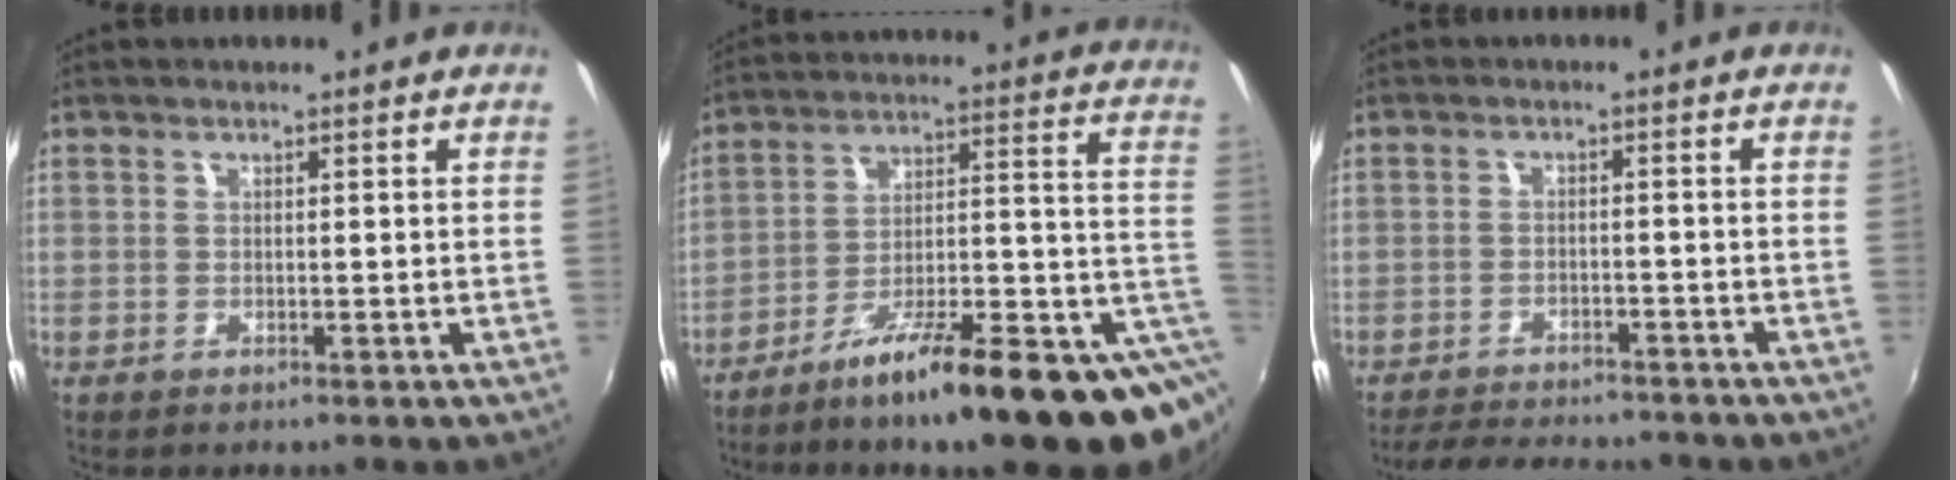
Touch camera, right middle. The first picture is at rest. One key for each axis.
{"total": 20.9, "fx": -7.9, "fy": 3.5, "fz": 19.0, "tx": -0.253, "ty": -0.011, "tz": -0.121}
{"total": 11.1, "fx": -10.1, "fy": 2.7, "fz": 3.9, "tx": -0.095, "ty": -0.010, "tz": -0.147}